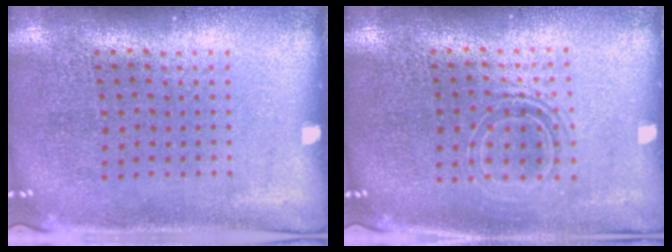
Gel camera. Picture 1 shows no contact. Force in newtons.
{"total": 1.6, "press": 1.2, "slide": 1.0}